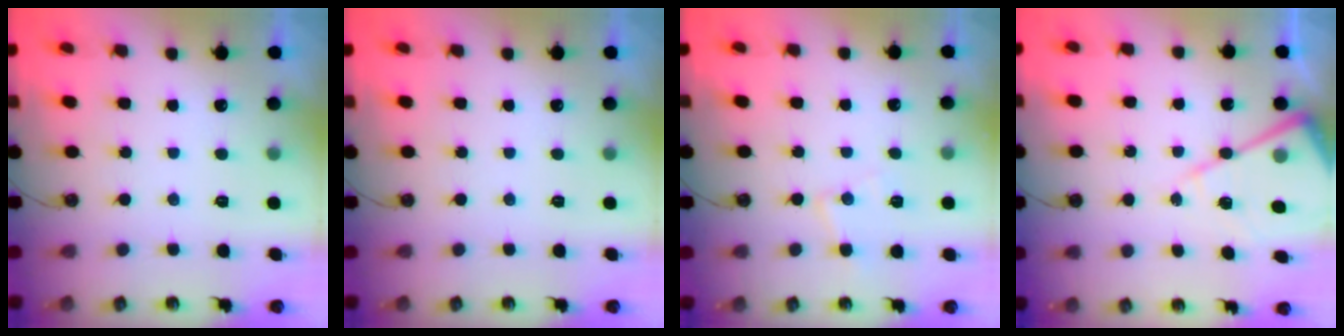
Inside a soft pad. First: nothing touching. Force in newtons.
{"total": 0.0}
{"total": 7.4, "press": 7.4, "slide": 0.5}
{"total": 13.4, "press": 13.4, "slide": 1.5}